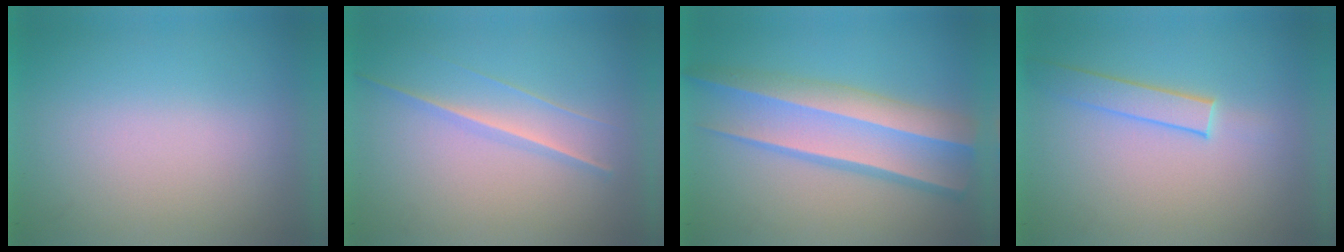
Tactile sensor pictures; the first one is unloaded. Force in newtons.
{"total": 1.3}
{"total": 5.7}
{"total": 1.9}